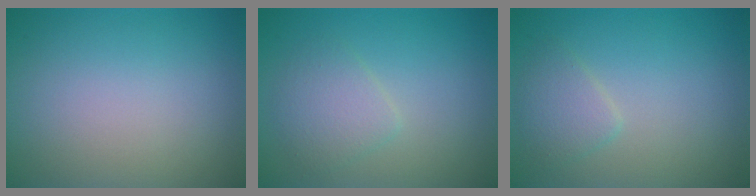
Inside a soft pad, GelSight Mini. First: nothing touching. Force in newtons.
{"total": 2.4, "press": 2.4, "slide": 0.1}
{"total": 2.0, "press": 2.0, "slide": 0.1}